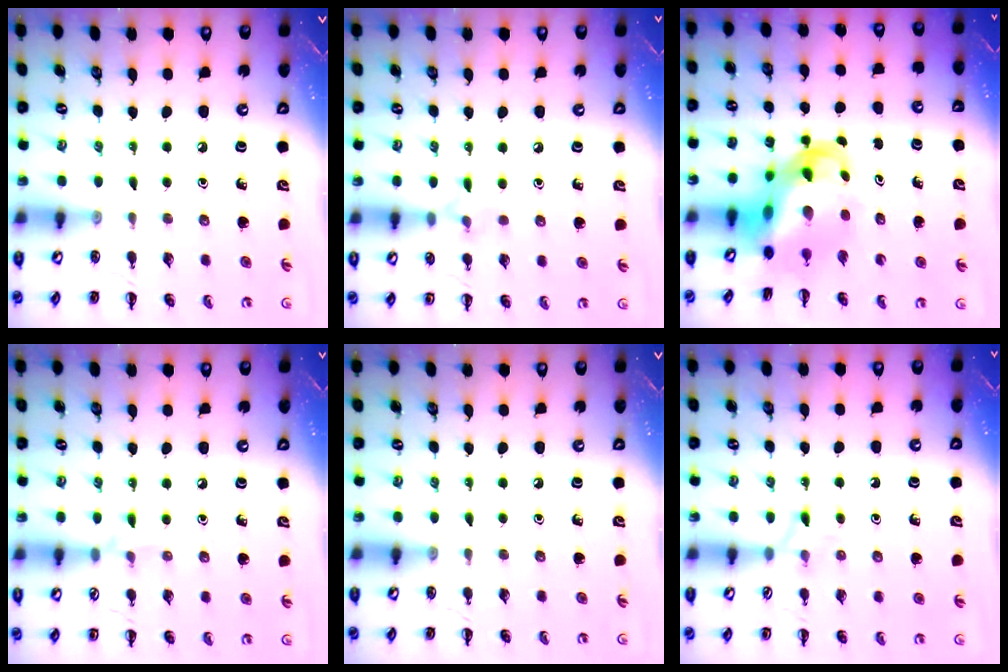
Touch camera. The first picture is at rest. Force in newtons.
{"total": 6.3, "press": 6.0, "slide": 2.1}
{"total": 7.8, "press": 7.5, "slide": 2.2}
{"total": 5.0, "press": 4.7, "slide": 1.7}
{"total": 0.0}
{"total": 4.1, "press": 3.8, "slide": 1.4}